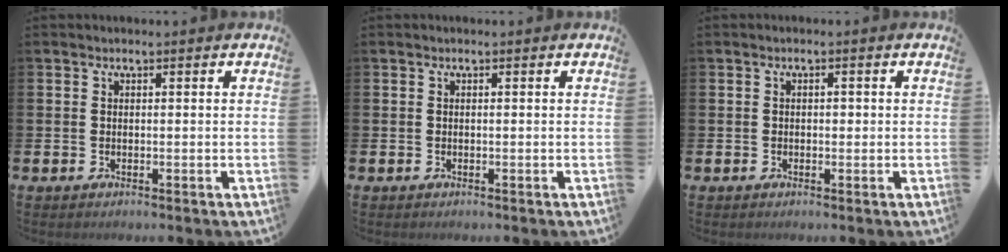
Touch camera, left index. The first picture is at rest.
{"total": 0.0}
{"total": 0.9, "force": [-0.1, 0.6, 0.7], "torque": [-0.009, 0.002, -0.005]}